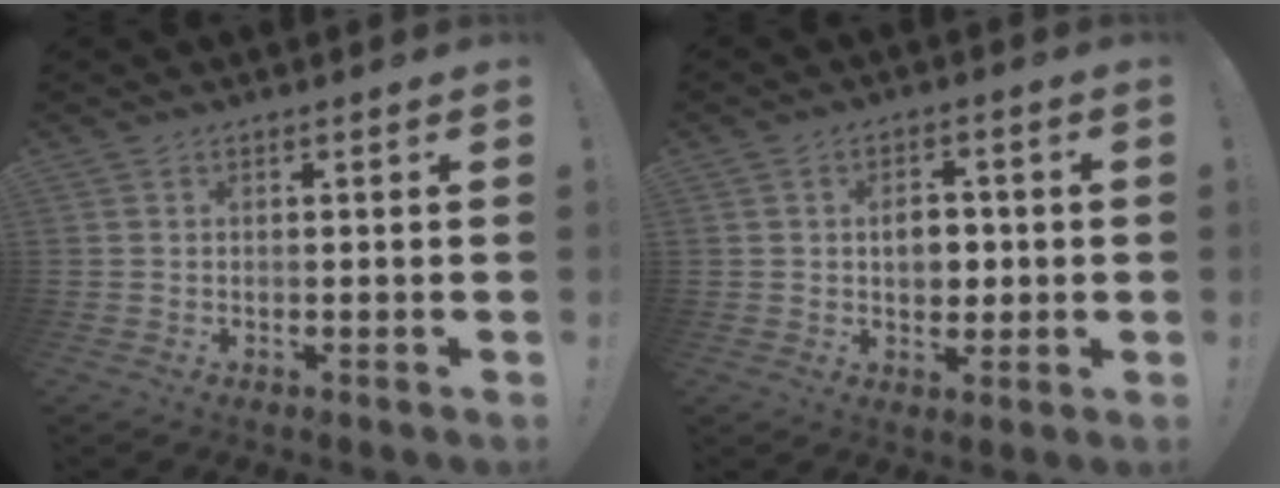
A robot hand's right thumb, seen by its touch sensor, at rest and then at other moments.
{"total": 6.9, "force": [0.3, 5.2, 4.4], "torque": [-0.052, 0.004, 0.002]}